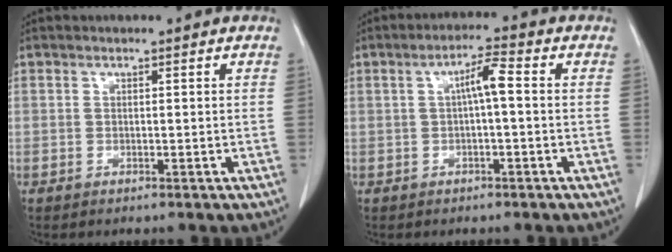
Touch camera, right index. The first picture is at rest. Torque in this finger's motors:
{"motor_torque": [0.64, -0.03, 0.41, 0.09]}